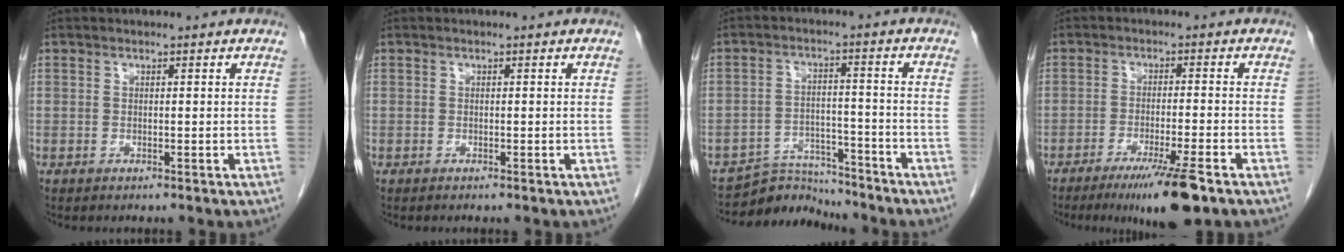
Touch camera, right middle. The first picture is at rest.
{"total": 0.0}
{"total": 7.0, "force": [-6.9, 1.3, -0.8], "torque": [0.015, 0.014, -0.117]}
{"total": 8.9, "force": [-5.8, -0.1, 6.8], "torque": [-0.108, -0.022, -0.093]}